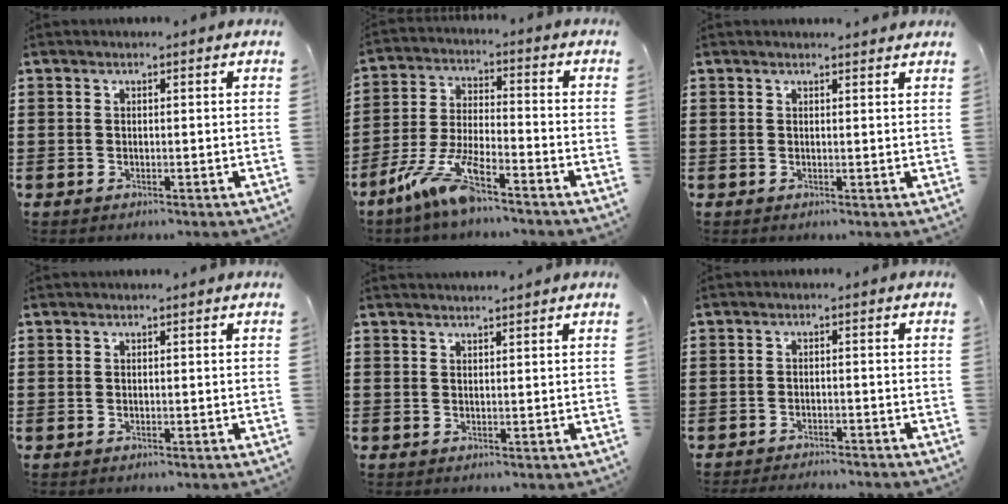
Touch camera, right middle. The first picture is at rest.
{"total": 9.3, "force": [-6.7, 1.3, 6.3], "torque": [-0.145, -0.009, -0.133]}
{"total": 0.8, "force": [0.8, 0.0, 0.2], "torque": [0.002, -0.004, 0.013]}
{"total": 0.0}
{"total": 1.4, "force": [1.3, -0.5, 0.2], "torque": [-0.007, -0.006, 0.027]}
{"total": 2.2, "force": [-2.2, -0.2, 0.0], "torque": [-0.007, -0.005, -0.046]}